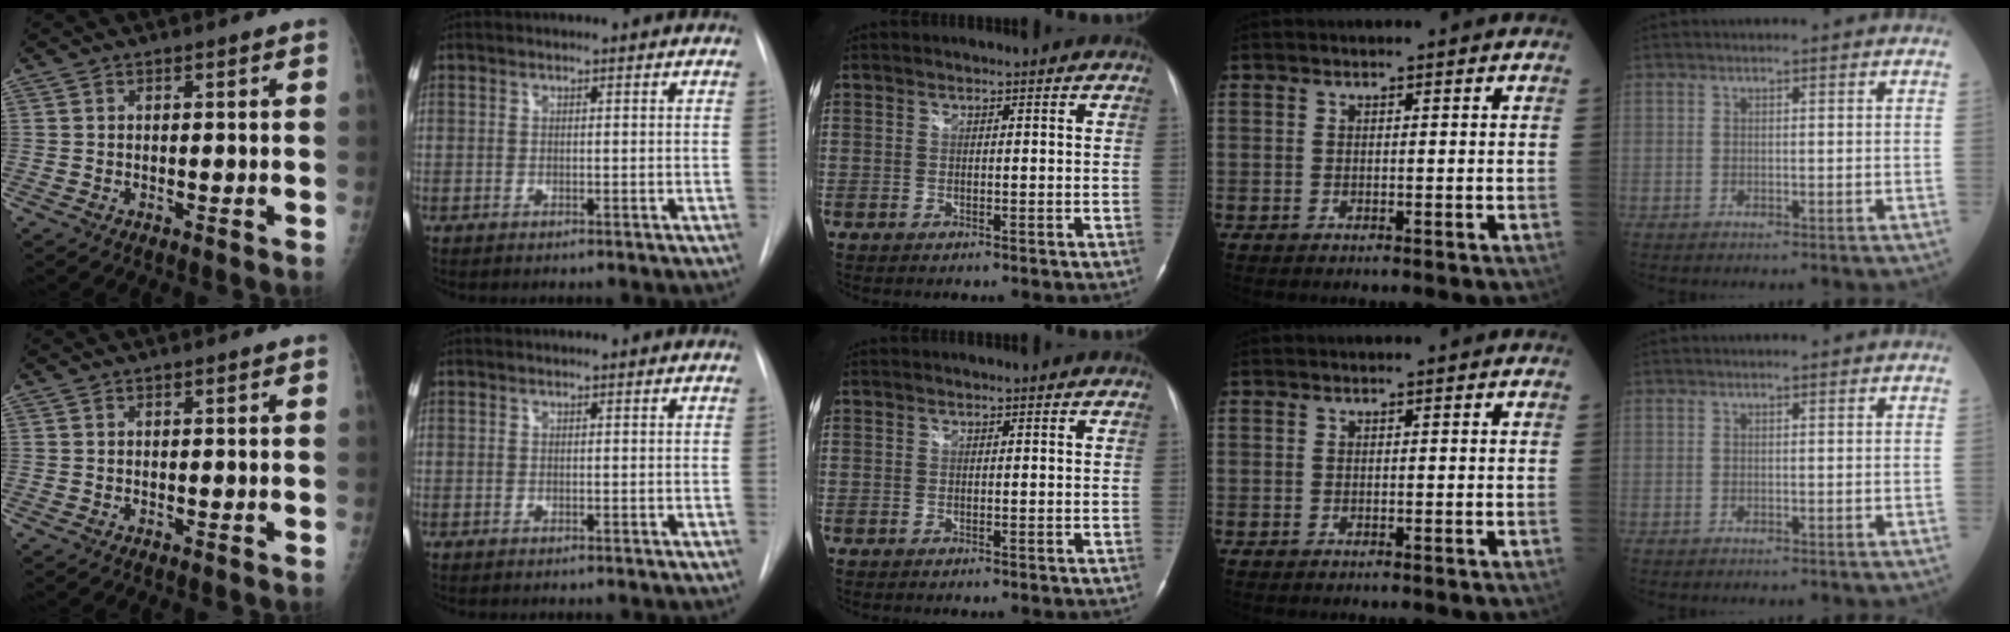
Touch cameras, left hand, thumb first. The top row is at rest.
{}